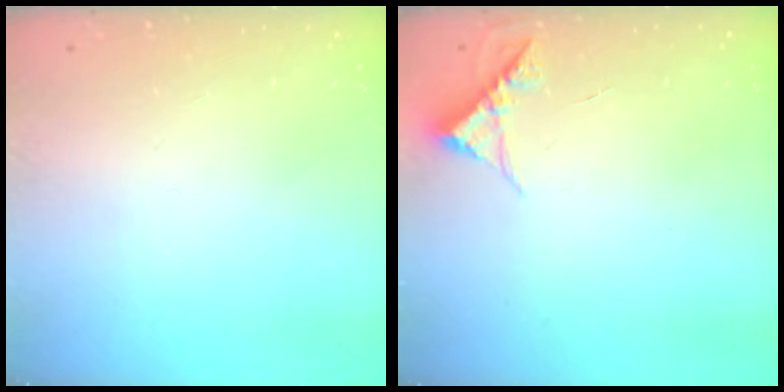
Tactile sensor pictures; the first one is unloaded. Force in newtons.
{"total": 4.6, "press": 4.6, "slide": 0.3}